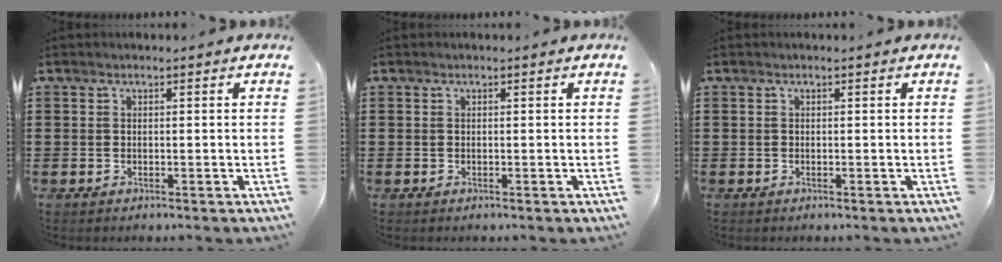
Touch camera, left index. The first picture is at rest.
{"total": 0.0}
{"total": 0.0}